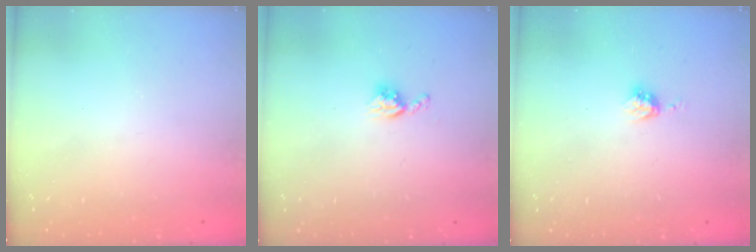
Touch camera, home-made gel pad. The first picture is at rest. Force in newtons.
{"total": 5.1, "press": 5.1, "slide": 0.7}
{"total": 3.4, "press": 3.4, "slide": 0.4}